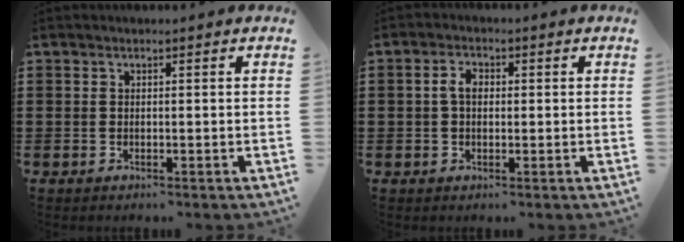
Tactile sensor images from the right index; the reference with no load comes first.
{"total": 2.8, "force": [0.1, 1.8, 2.2], "torque": [-0.052, 0.005, -0.003]}